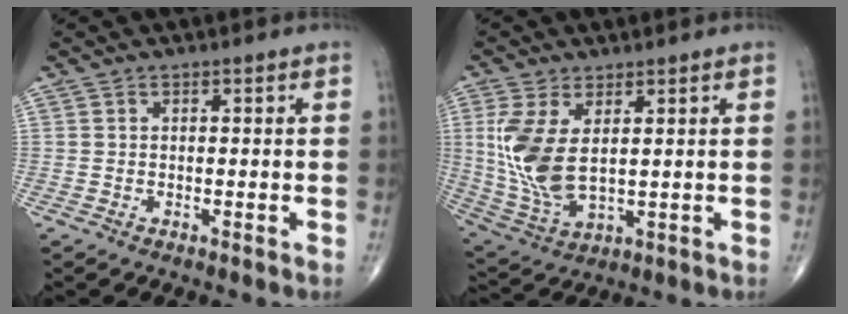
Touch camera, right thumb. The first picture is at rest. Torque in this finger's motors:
{"motor_torque": [1.32, 2.06, 1.60, 0.52, 0.18]}